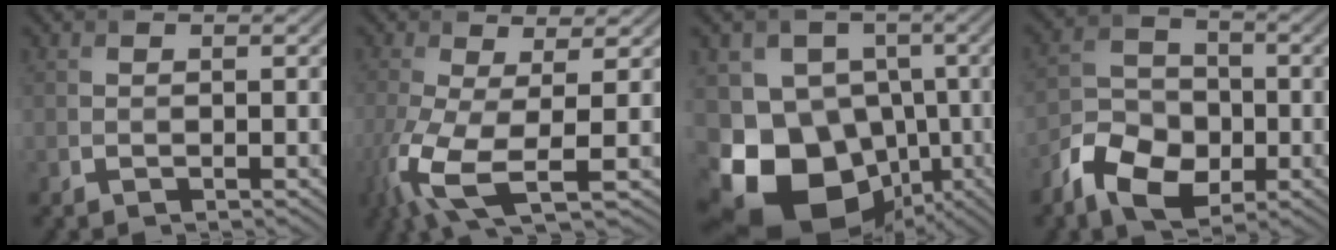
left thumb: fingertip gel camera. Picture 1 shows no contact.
{"total": 8.4, "force": [-2.7, 2.5, 7.6], "torque": [-0.181, -0.019, -0.055]}
{"total": 15.9, "force": [-5.2, 13.0, 7.6], "torque": [-0.164, -0.029, -0.089]}
{"total": 8.5, "force": [-4.2, 5.8, 4.6], "torque": [-0.096, -0.011, -0.091]}